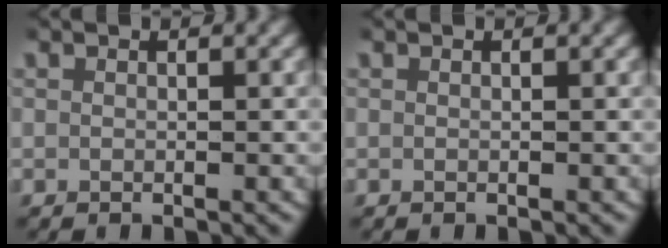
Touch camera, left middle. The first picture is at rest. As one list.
[{"total": 0.0}]